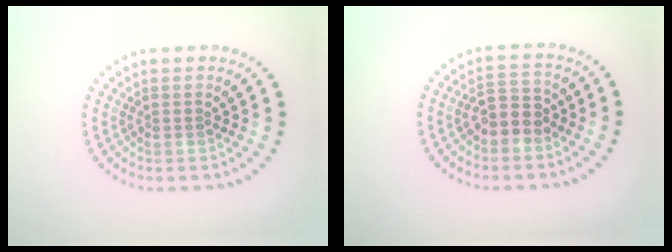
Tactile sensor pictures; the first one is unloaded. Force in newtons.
{"total": 2.7, "press": 2.5, "slide": 0.9}